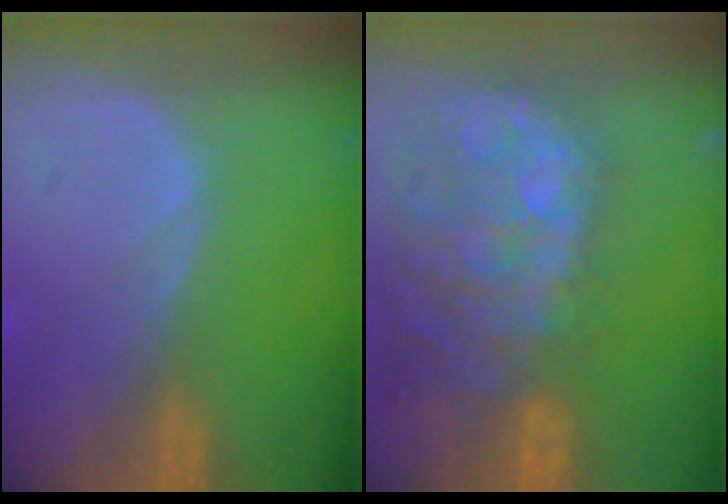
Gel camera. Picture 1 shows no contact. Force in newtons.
{"total": 13.5, "press": 11.6, "slide": 6.8}